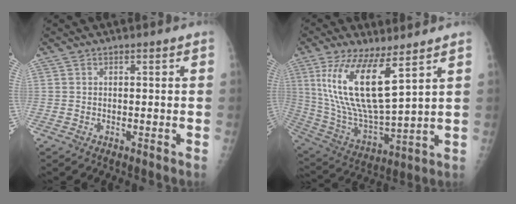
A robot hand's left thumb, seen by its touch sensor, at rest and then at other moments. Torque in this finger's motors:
{"motor_torque": [0.22, 1.13, 1.90, -0.86, 0.31]}